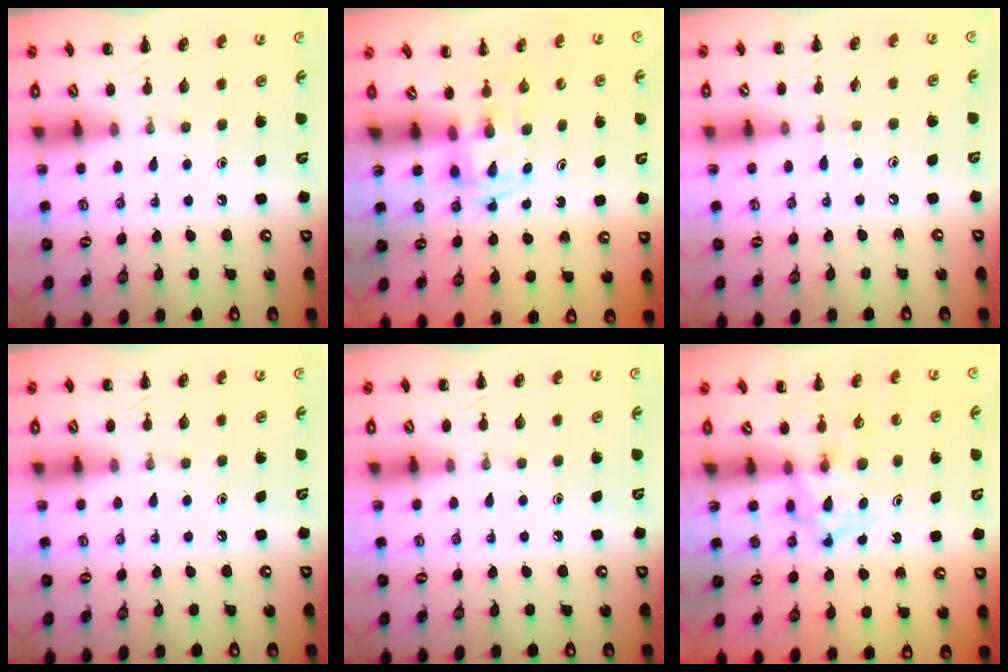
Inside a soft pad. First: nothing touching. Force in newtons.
{"total": 2.4, "press": 2.2, "slide": 1.1}
{"total": 2.9, "press": 2.6, "slide": 1.2}
{"total": 0.0}
{"total": 0.0}
{"total": 4.0, "press": 4.0, "slide": 0.3}